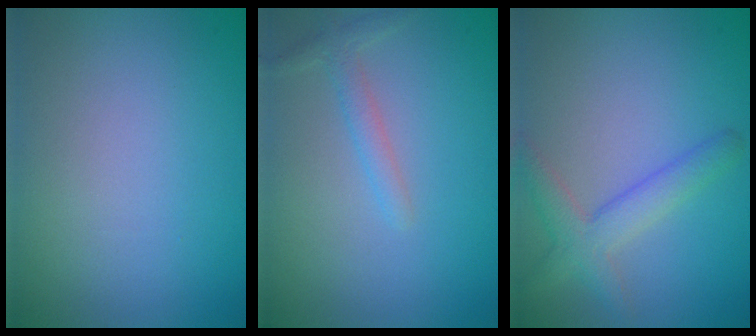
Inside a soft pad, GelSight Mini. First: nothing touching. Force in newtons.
{"total": 1.6, "press": 1.6, "slide": 0.1}
{"total": 3.2, "press": 3.2, "slide": 0.2}